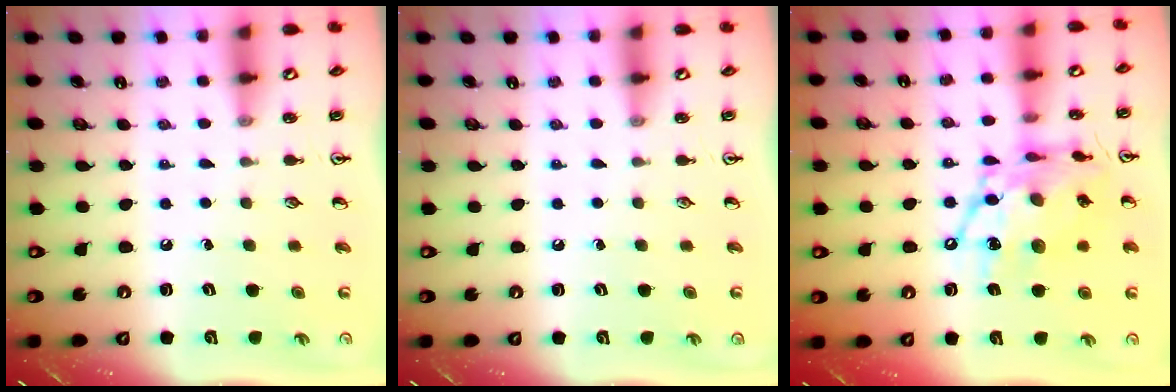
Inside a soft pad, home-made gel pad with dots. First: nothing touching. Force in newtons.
{"total": 0.0}
{"total": 17.4, "press": 17.3, "slide": 1.7}